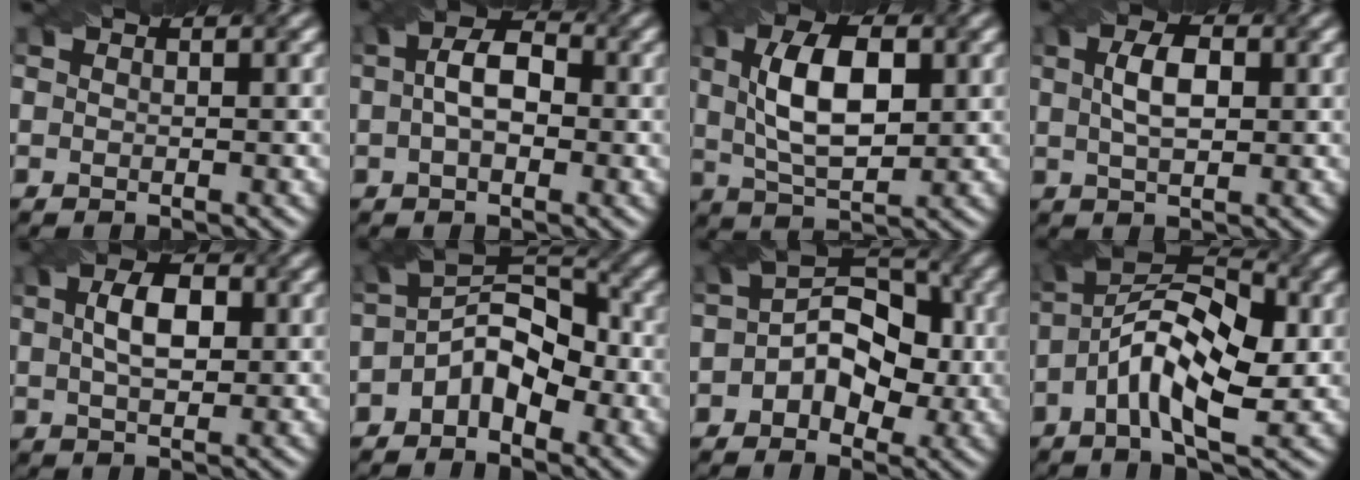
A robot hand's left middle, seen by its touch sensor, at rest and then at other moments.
{"total": 4.8, "force": [0.3, 2.7, 3.9], "torque": [-0.062, 0.016, -0.005]}
{"total": 7.8, "force": [1.4, 3.6, 6.7], "torque": [-0.126, 0.012, 0.024]}
{"total": 3.8, "force": [0.8, 1.8, 3.2], "torque": [-0.066, 0.006, 0.014]}
{"total": 4.6, "force": [1.0, 2.3, 3.8], "torque": [-0.070, 0.006, 0.015]}
{"total": 5.8, "force": [-1.9, 3.5, 4.2], "torque": [-0.064, 0.015, -0.042]}
{"total": 6.3, "force": [-0.5, 4.4, 4.6], "torque": [-0.050, 0.014, -0.016]}
{"total": 8.8, "force": [-1.2, 3.8, 7.9], "torque": [-0.141, 0.026, -0.032]}